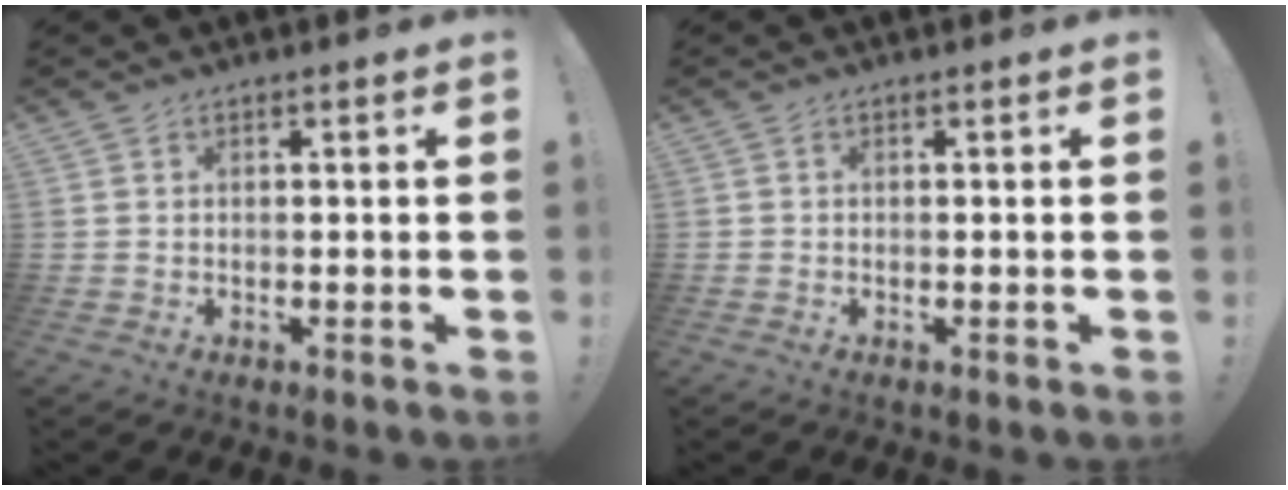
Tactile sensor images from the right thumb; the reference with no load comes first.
{"total": 0.5, "force": [-0.2, 0.5, -0.1], "torque": [-0.006, 0.005, -0.002]}